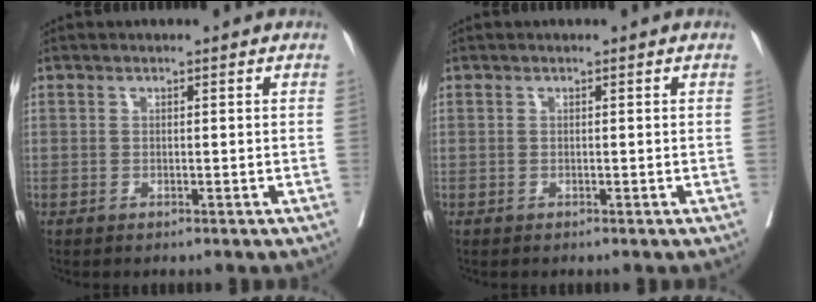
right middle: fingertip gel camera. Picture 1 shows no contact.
{"total": 0.0}